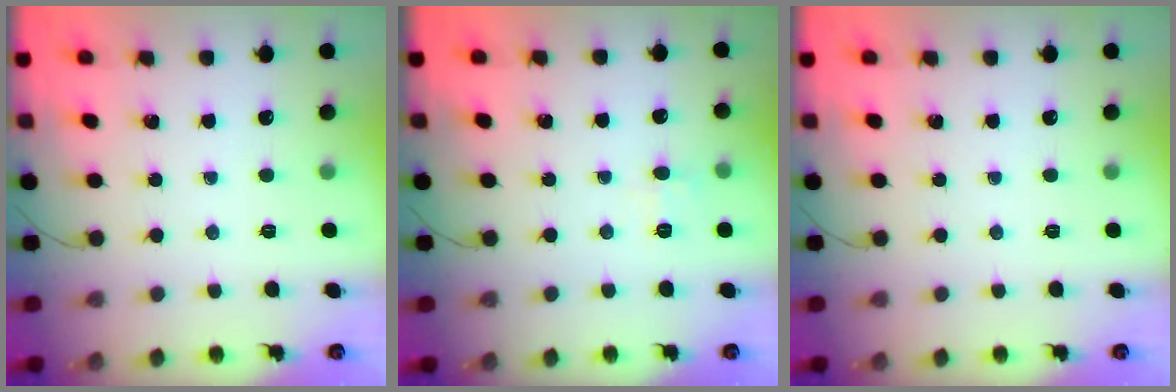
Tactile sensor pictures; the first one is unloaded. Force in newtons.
{"total": 5.5, "press": 5.3, "slide": 1.6}
{"total": 0.0}